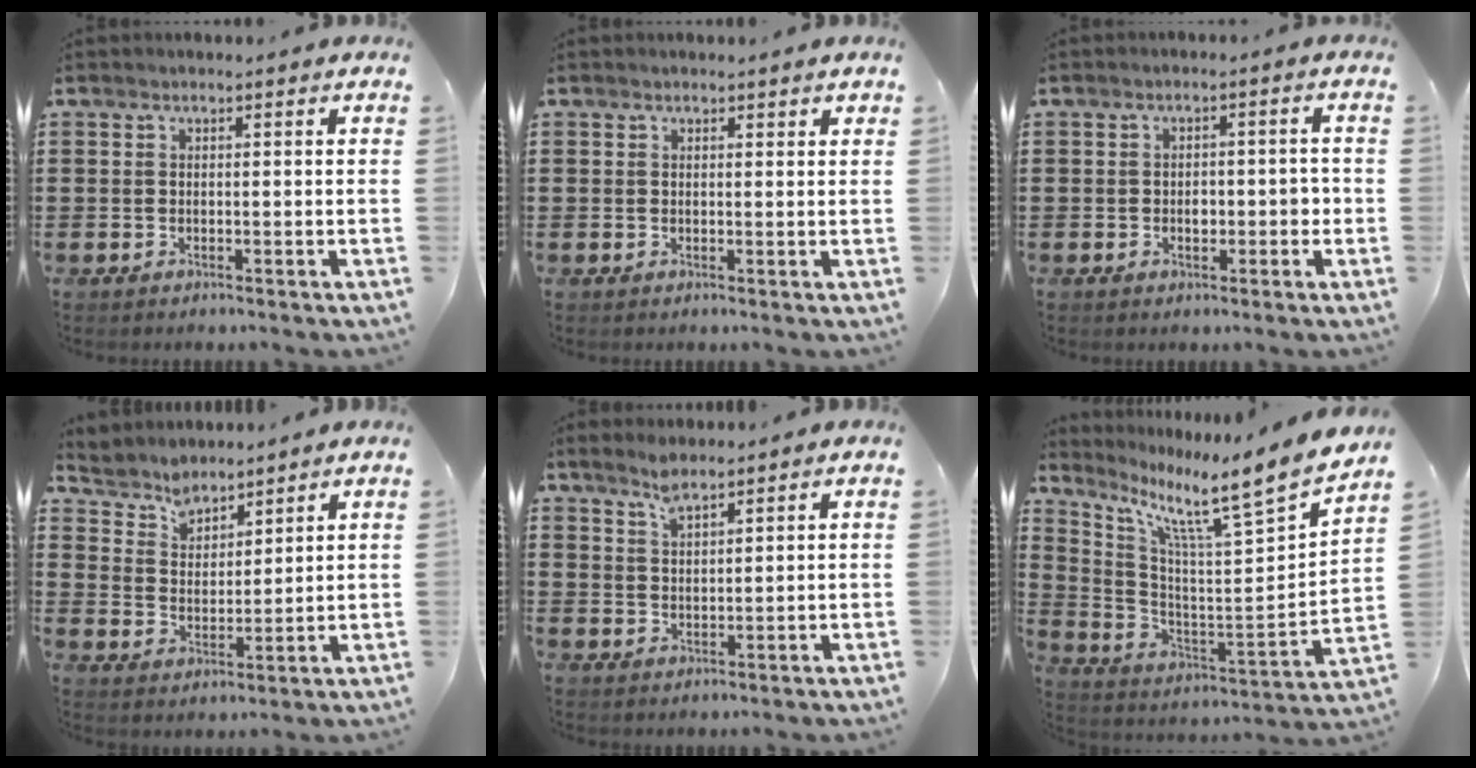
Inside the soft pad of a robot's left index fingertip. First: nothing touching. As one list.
[{"total": 0.8, "force": [0.7, 0.4, 0.2], "torque": [-0.005, 0.003, 0.013]}, {"total": 2.5, "force": [-0.7, 1.3, 2.0], "torque": [-0.030, 0.002, -0.017]}, {"total": 4.5, "force": [4.2, 1.8, -0.1], "torque": [-0.024, -0.014, 0.075]}, {"total": 3.1, "force": [2.6, 1.0, 1.4], "torque": [-0.034, 0.002, 0.049]}, {"total": 8.9, "force": [7.3, -0.4, 5.1], "torque": [-0.120, -0.074, 0.103]}]